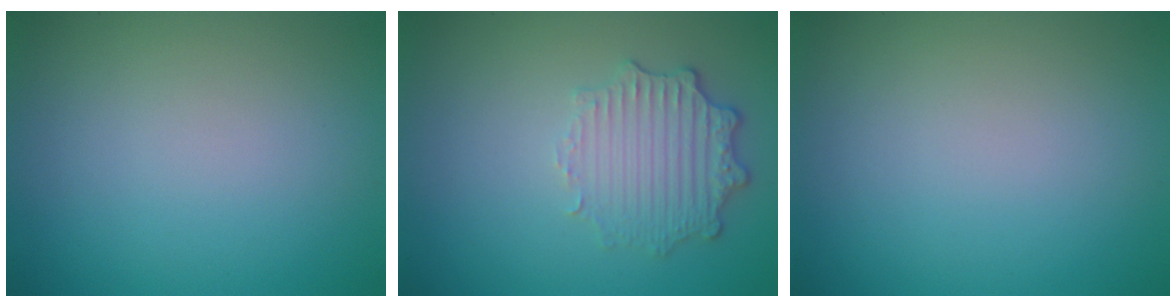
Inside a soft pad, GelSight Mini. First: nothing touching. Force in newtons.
{"total": 3.5, "press": 2.9, "slide": 2.1}
{"total": 0.0}